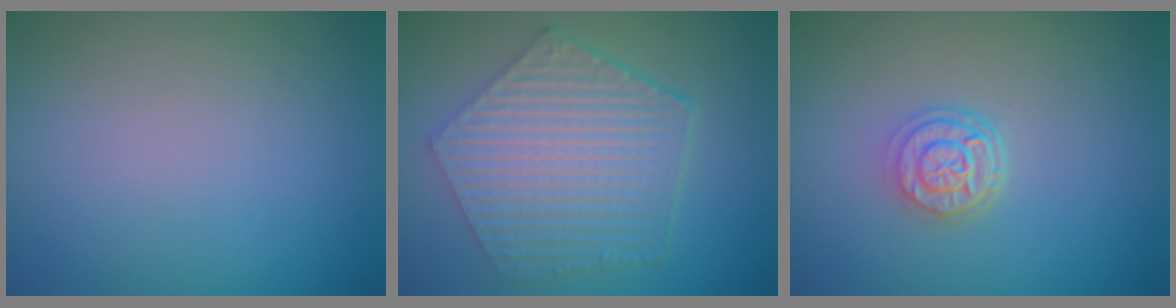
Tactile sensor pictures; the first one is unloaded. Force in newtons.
{"total": 6.9, "press": 5.0, "slide": 4.8}
{"total": 3.1, "press": 2.5, "slide": 2.0}